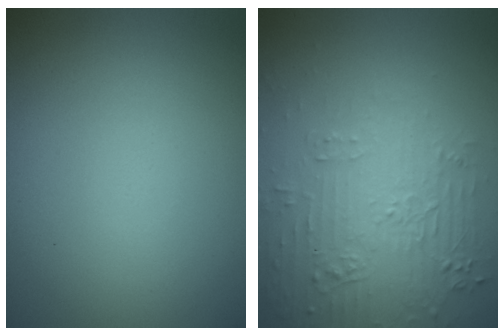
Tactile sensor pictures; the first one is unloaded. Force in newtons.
{"total": 4.6, "press": 3.2, "slide": 3.2}